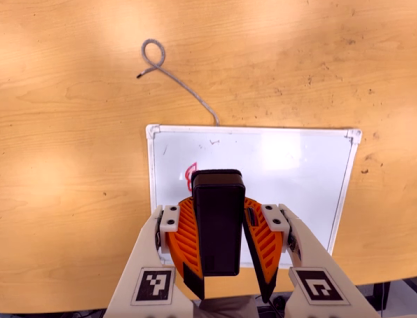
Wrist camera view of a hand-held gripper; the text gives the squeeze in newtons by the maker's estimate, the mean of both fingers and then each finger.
{"total": 11.4, "left": 10.1, "right": 12.7}